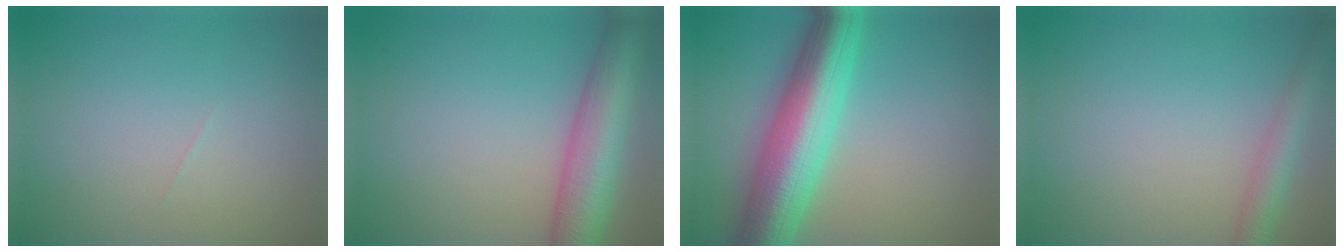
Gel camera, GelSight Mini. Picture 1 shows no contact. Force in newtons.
{"total": 8.2, "press": 8.2, "slide": 0.4}
{"total": 10.2, "press": 10.2, "slide": 0.4}
{"total": 3.0, "press": 3.0, "slide": 0.1}